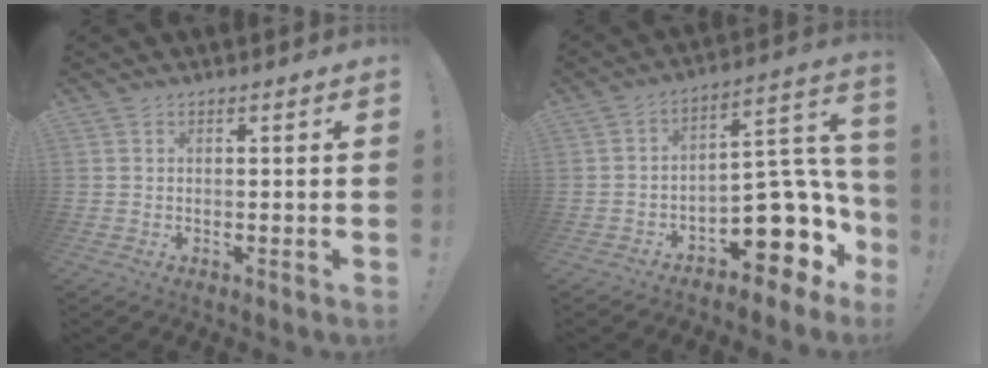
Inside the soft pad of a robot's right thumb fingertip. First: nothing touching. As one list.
[{"total": 14.9, "force": [-5.8, 8.9, 10.5], "torque": [-0.093, 0.024, -0.080]}]